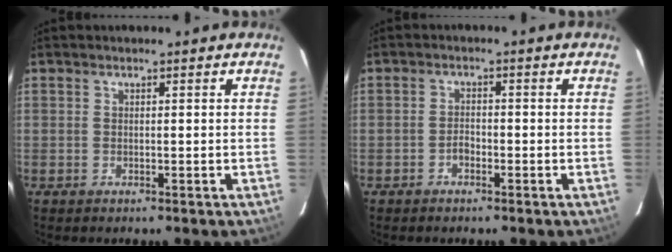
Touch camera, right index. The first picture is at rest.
{"total": 1.7, "force": [-1.2, 1.0, 0.7], "torque": [-0.014, 0.004, -0.021]}